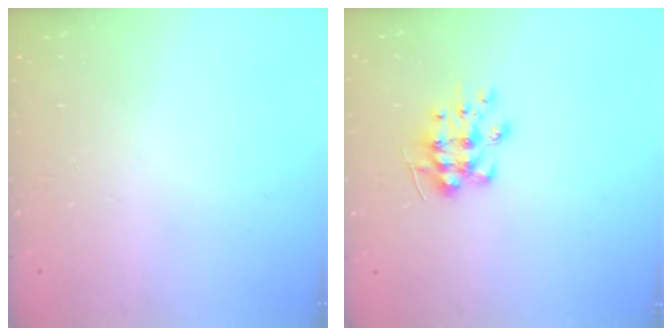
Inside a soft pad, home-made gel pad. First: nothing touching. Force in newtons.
{"total": 8.4, "press": 8.4, "slide": 0.6}